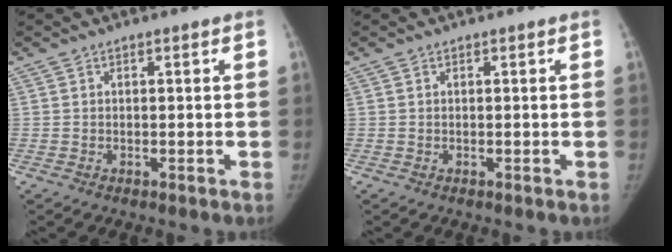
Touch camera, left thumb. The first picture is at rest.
{"total": 0.0}